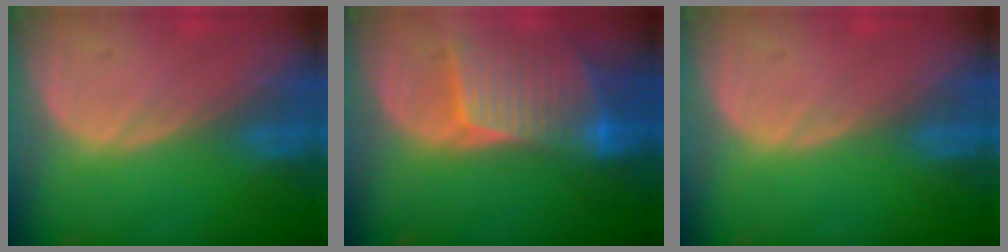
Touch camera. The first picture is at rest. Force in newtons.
{"total": 8.5, "press": 7.7, "slide": 3.6}
{"total": 0.0}